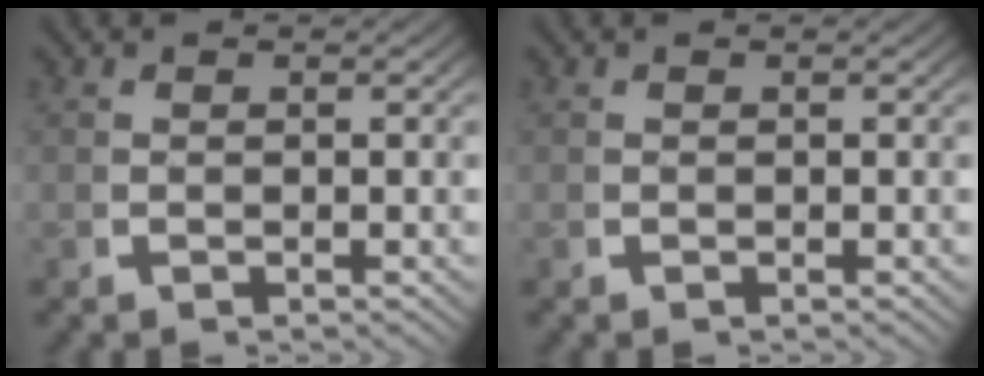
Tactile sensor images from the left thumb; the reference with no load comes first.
{"total": 0.0}